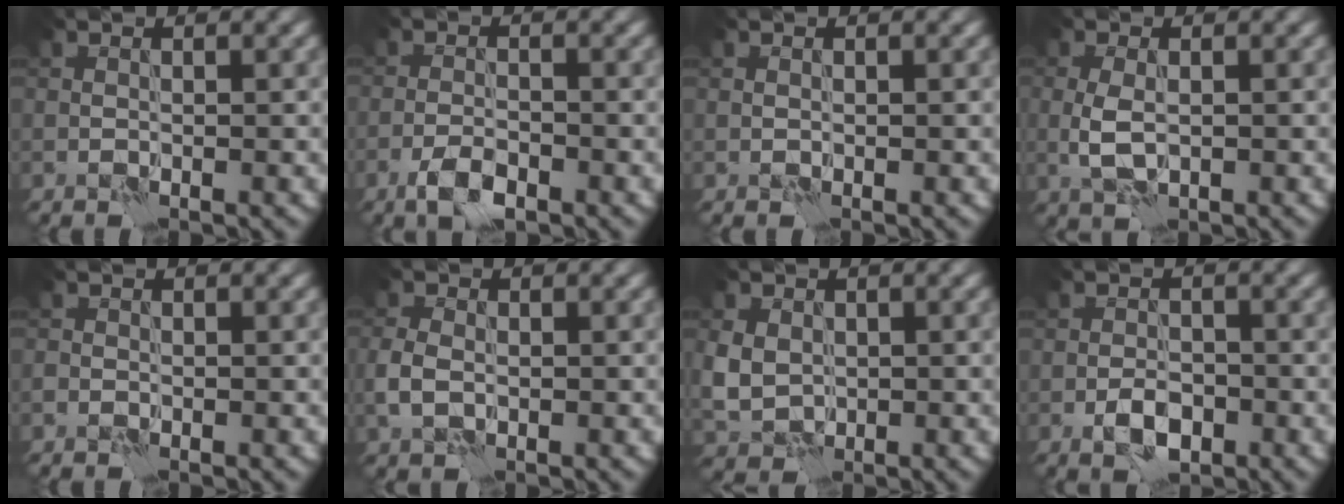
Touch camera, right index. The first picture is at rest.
{"total": 2.6, "force": [-1.6, 1.1, 1.7], "torque": [-0.035, 0.000, -0.036]}
{"total": 0.0}
{"total": 2.5, "force": [-0.1, 1.5, 2.0], "torque": [-0.049, -0.005, -0.003]}
{"total": 0.5, "force": [-0.1, 0.5, 0.0], "torque": [0.002, -0.001, -0.004]}
{"total": 2.4, "force": [-0.2, 1.8, 1.5], "torque": [-0.037, -0.001, -0.009]}
{"total": 3.8, "force": [0.3, 3.3, 1.9], "torque": [-0.049, -0.004, 0.006]}
{"total": 2.6, "force": [-1.3, 1.5, 1.7], "torque": [-0.027, 0.003, -0.025]}